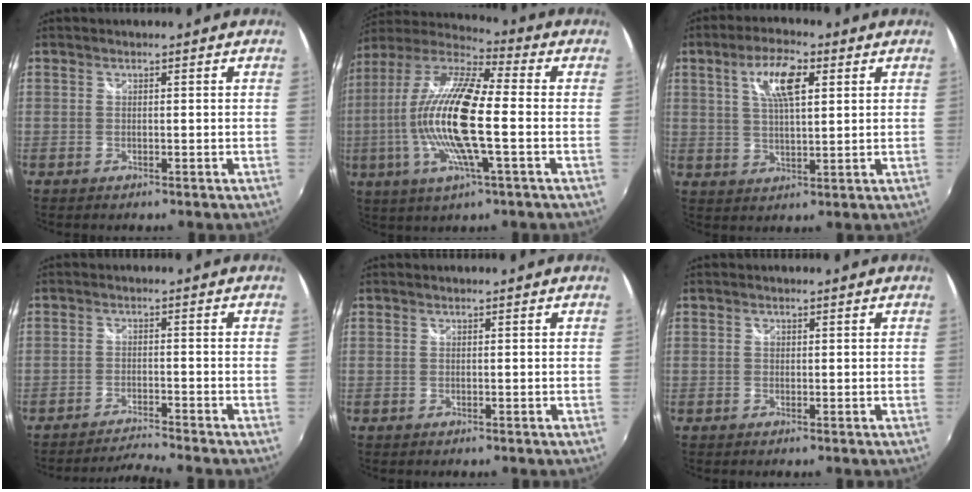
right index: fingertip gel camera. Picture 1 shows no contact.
{"total": 19.0, "force": [-1.8, 3.6, 18.6], "torque": [-0.345, -0.008, -0.047]}
{"total": 8.5, "force": [3.3, 2.9, 7.3], "torque": [-0.134, 0.011, 0.059]}
{"total": 5.4, "force": [-5.2, -1.0, 1.1], "torque": [-0.038, 0.003, -0.090]}
{"total": 0.0}
{"total": 0.6, "force": [0.1, 0.6, 0.1], "torque": [0.000, 0.001, -0.001]}